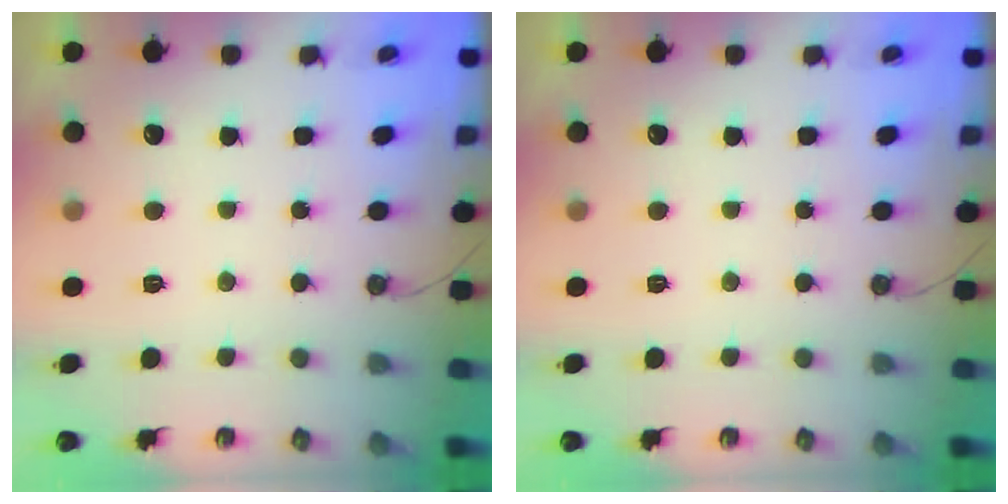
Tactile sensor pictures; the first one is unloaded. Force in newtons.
{"total": 0.0}